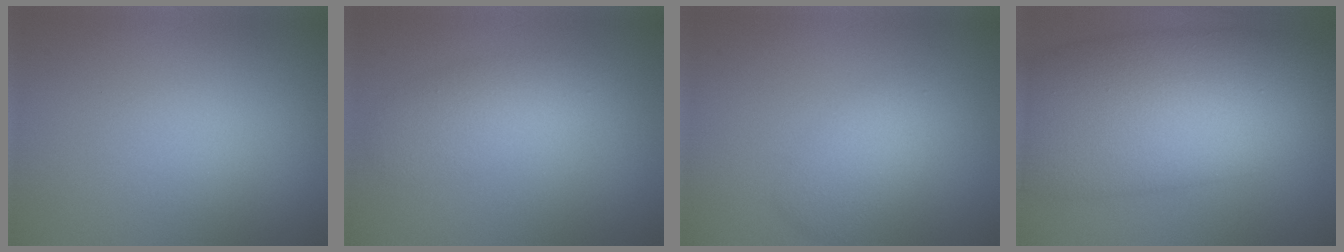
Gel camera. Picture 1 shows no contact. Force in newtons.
{"total": 2.8, "press": 2.8, "slide": 0.1}
{"total": 2.5, "press": 2.5, "slide": 0.1}
{"total": 13.6, "press": 13.6, "slide": 0.2}